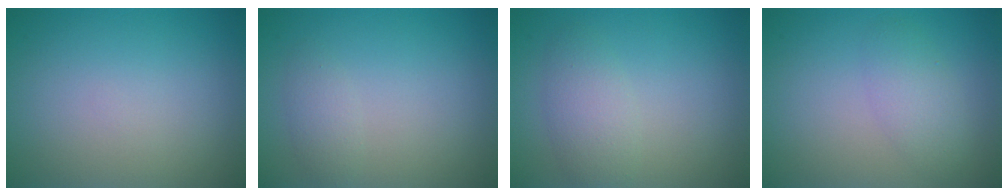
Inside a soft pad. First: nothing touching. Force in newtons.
{"total": 1.3, "press": 1.3, "slide": 0.1}
{"total": 2.7, "press": 2.7, "slide": 0.0}
{"total": 2.4, "press": 2.4, "slide": 0.0}